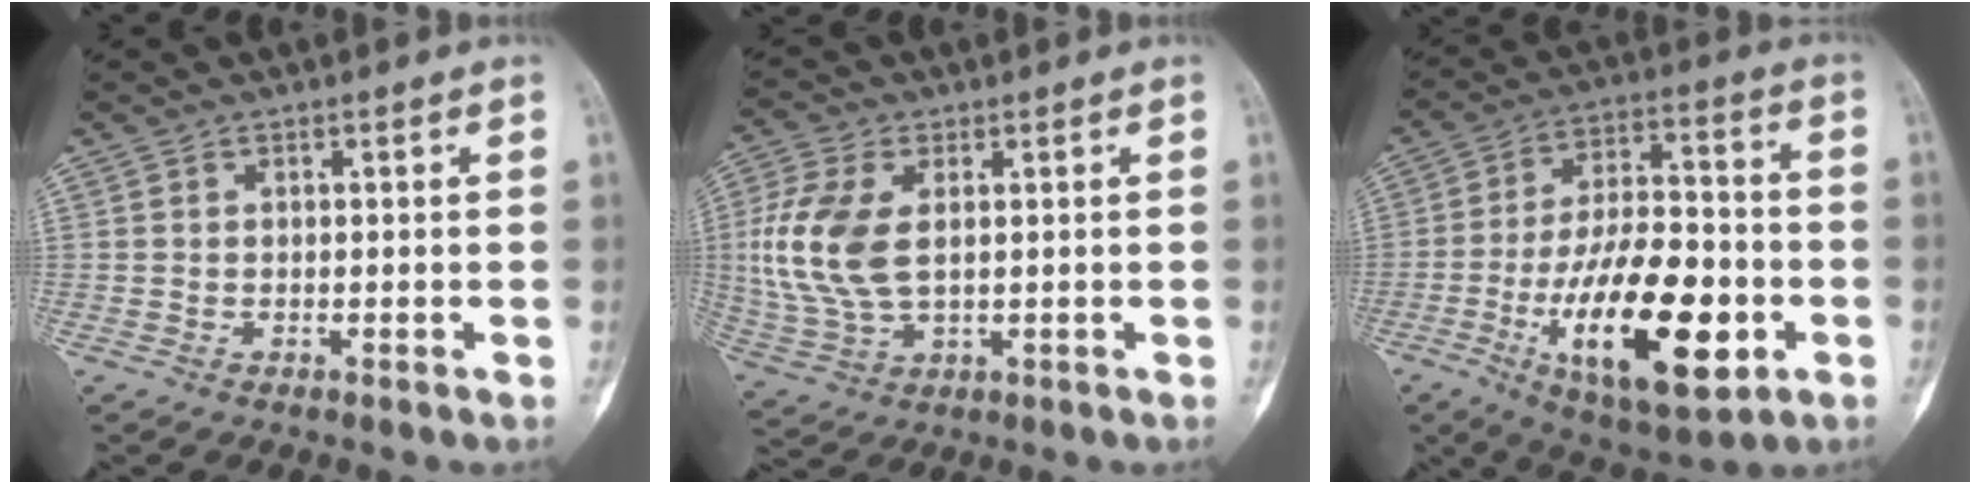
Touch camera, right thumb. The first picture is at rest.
{"total": 12.1, "force": [1.5, 6.8, 9.9], "torque": [-0.231, -0.001, 0.033]}
{"total": 23.2, "force": [-7.2, 9.7, 19.8], "torque": [-0.317, 0.022, -0.105]}